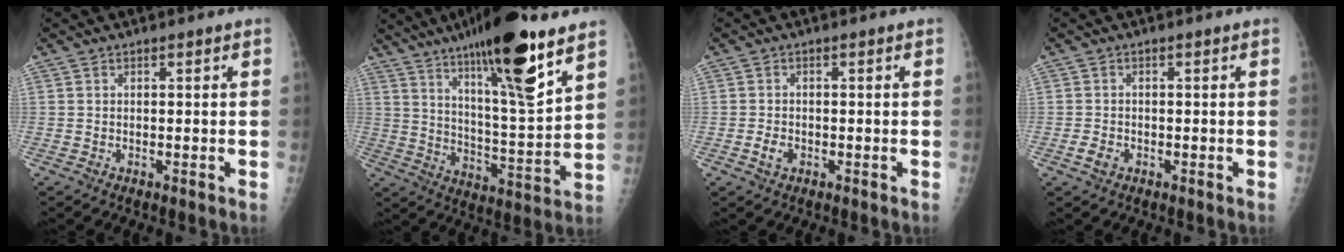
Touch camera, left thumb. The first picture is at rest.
{"total": 20.5, "force": [12.8, 3.3, 15.6], "torque": [-0.239, -0.063, 0.210]}
{"total": 2.3, "force": [-0.8, 1.7, 1.3], "torque": [-0.021, 0.003, -0.014]}
{"total": 2.1, "force": [-0.9, 1.6, 1.1], "torque": [-0.018, 0.002, -0.015]}